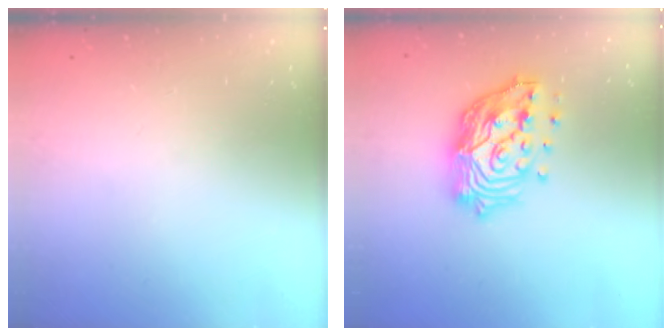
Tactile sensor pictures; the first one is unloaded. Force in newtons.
{"total": 19.7, "press": 19.5, "slide": 2.7}